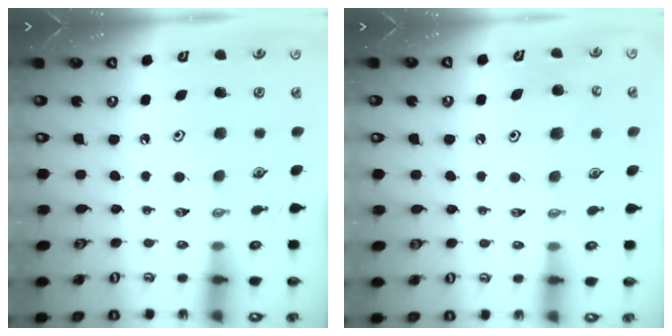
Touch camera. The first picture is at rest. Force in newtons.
{"total": 7.4, "press": 7.4, "slide": 0.8}